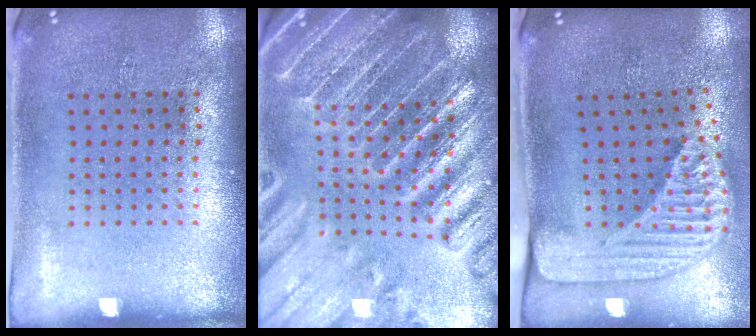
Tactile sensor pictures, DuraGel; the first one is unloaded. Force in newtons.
{"total": 4.7, "press": 4.3, "slide": 1.9}
{"total": 2.5, "press": 1.7, "slide": 1.7}